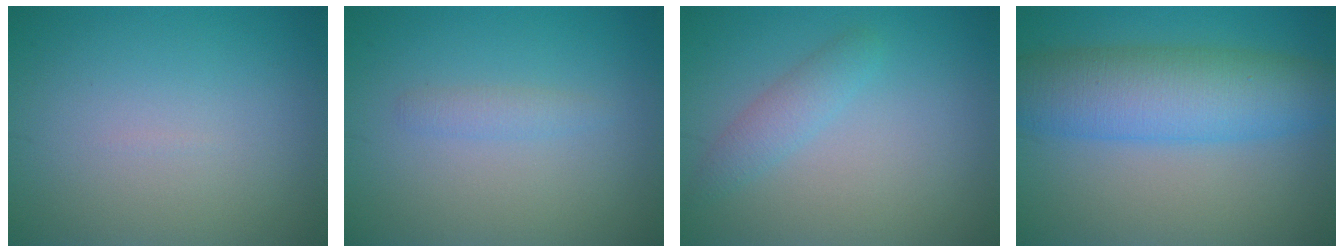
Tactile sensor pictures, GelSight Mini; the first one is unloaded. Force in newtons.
{"total": 1.1, "press": 1.1, "slide": 0.1}
{"total": 1.9, "press": 1.9, "slide": 0.1}
{"total": 8.0, "press": 8.0, "slide": 0.1}